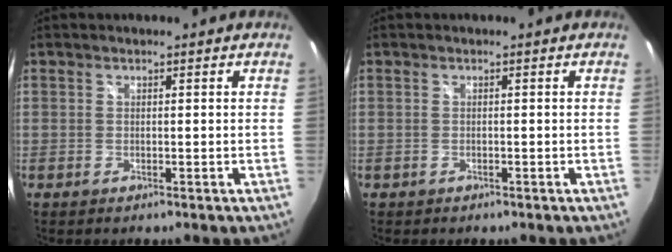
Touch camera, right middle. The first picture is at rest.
{"total": 0.9, "force": [-0.5, 0.7, 0.2], "torque": [-0.008, -0.002, -0.006]}